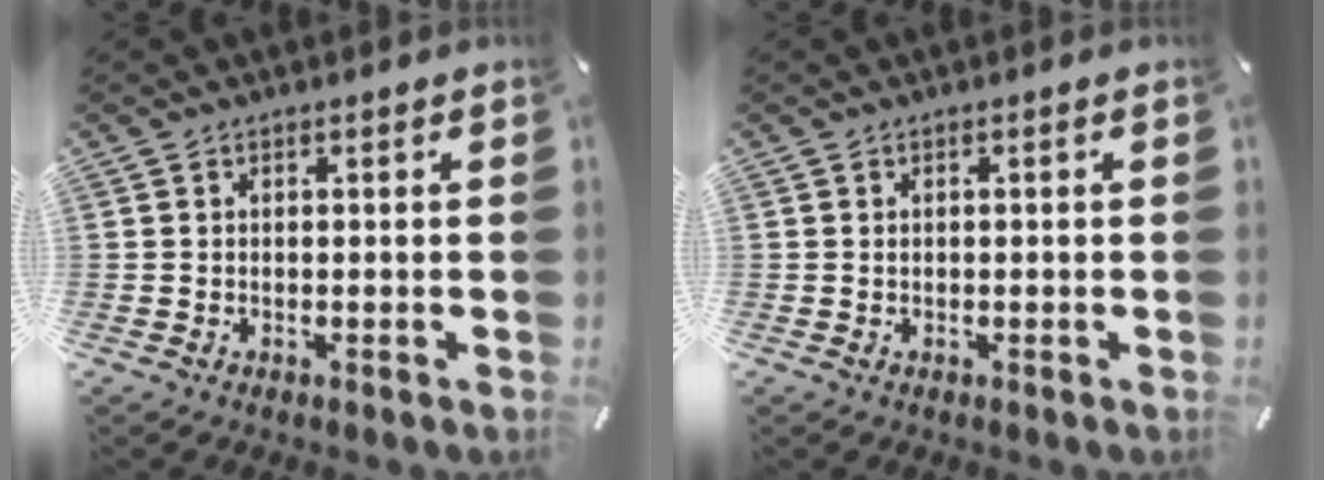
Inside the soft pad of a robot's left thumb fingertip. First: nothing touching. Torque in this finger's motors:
{"motor_torque": [-0.05, -0.10, -0.05, 0.02, 0.02]}